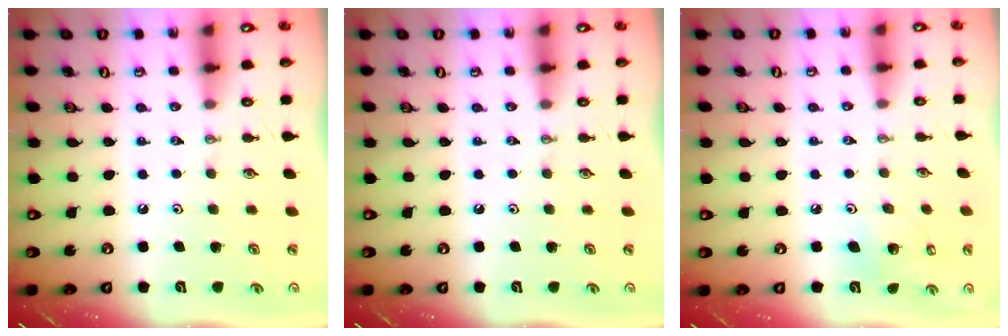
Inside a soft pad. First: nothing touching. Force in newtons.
{"total": 0.0}
{"total": 6.4, "press": 5.9, "slide": 2.4}